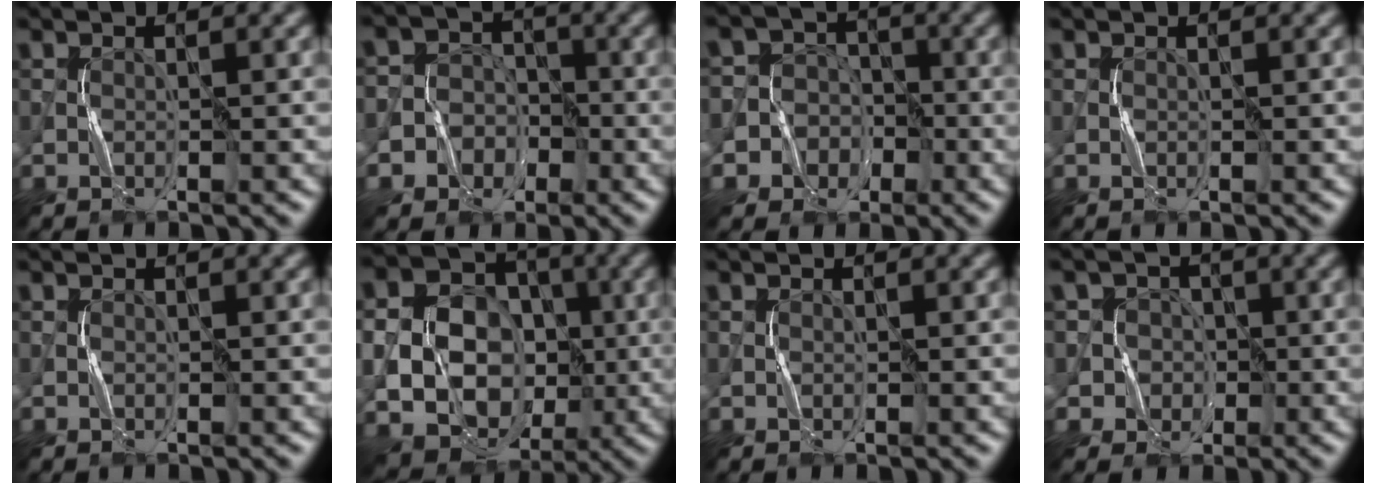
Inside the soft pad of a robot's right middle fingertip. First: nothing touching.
{"total": 5.3, "force": [-2.1, 4.8, 0.8], "torque": [-0.002, 0.013, -0.061]}
{"total": 6.7, "force": [-2.5, 6.2, 0.6], "torque": [-0.007, 0.015, -0.072]}
{"total": 0.0}
{"total": 0.0}
{"total": 15.7, "force": [-1.7, 13.7, 7.4], "torque": [-0.175, -0.007, -0.029]}
{"total": 0.0}
{"total": 5.0, "force": [-0.2, 4.9, 0.7], "torque": [-0.001, 0.024, -0.019]}